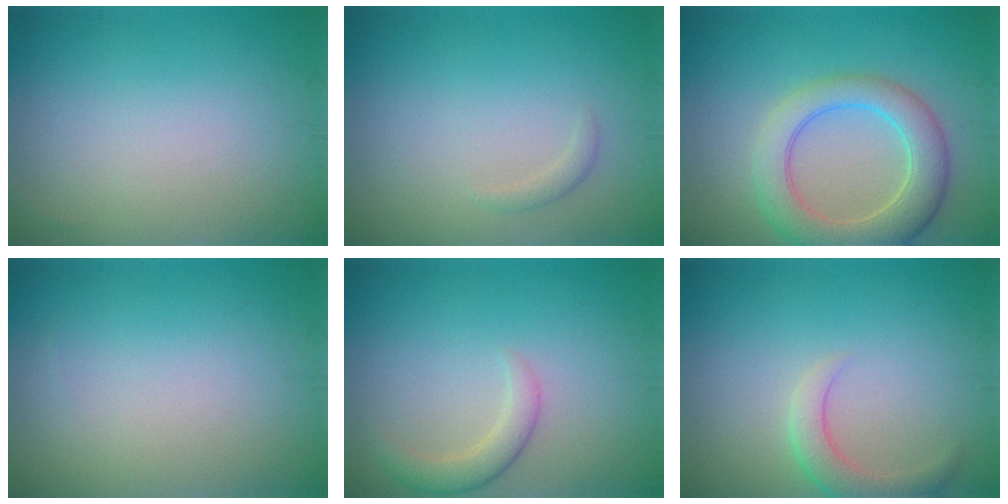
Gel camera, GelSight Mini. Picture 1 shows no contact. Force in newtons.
{"total": 0.8, "press": 0.8, "slide": 0.1}
{"total": 6.0, "press": 6.0, "slide": 0.3}
{"total": 0.0}
{"total": 2.4, "press": 2.4, "slide": 0.3}
{"total": 2.7, "press": 2.7, "slide": 0.2}